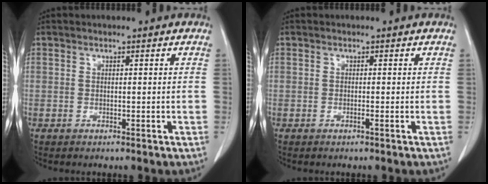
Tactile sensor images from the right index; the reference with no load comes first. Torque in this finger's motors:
{"motor_torque": [-0.10, 0.11, -0.07, 0.01]}